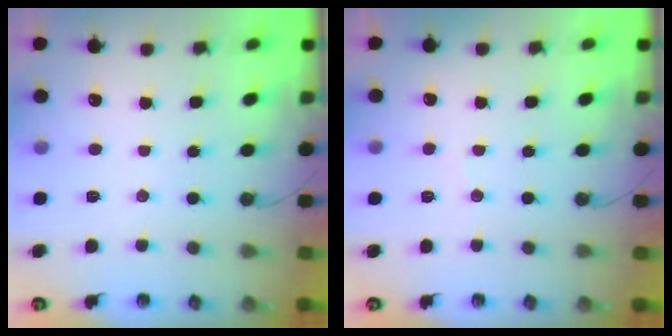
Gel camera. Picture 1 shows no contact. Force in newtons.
{"total": 2.8, "press": 2.8, "slide": 0.2}